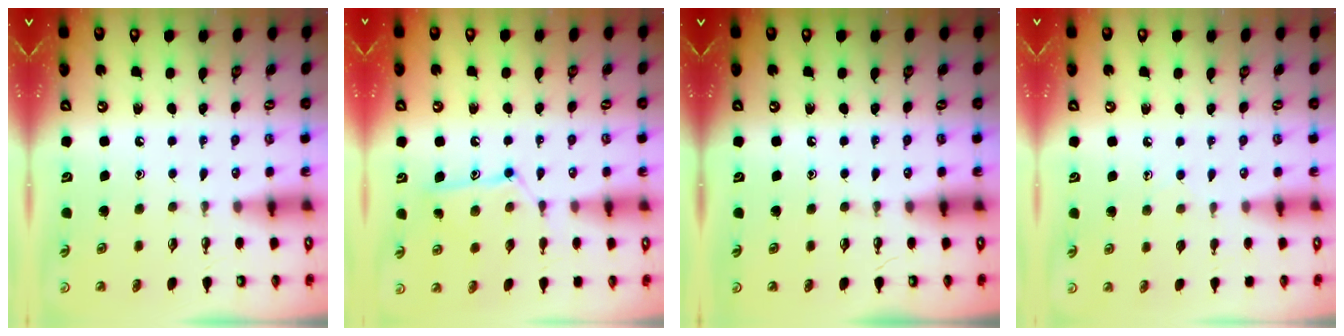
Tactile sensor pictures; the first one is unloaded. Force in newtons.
{"total": 11.3, "press": 11.3, "slide": 0.1}
{"total": 0.0}
{"total": 6.8, "press": 6.8, "slide": 0.6}